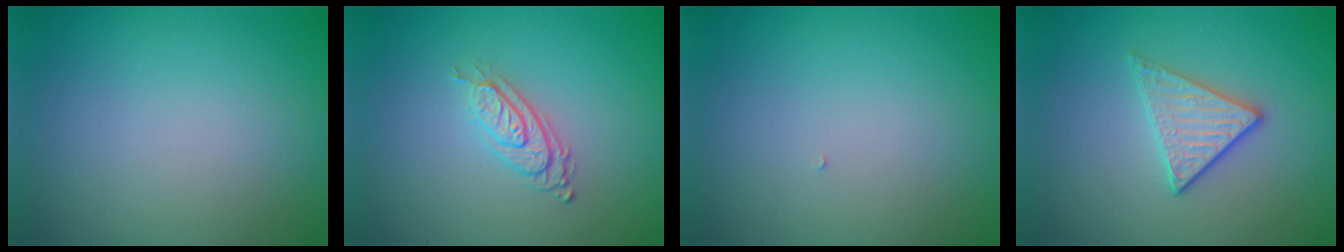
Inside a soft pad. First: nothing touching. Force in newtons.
{"total": 2.9, "press": 2.0, "slide": 2.0}
{"total": 0.0}
{"total": 2.3, "press": 2.0, "slide": 1.0}